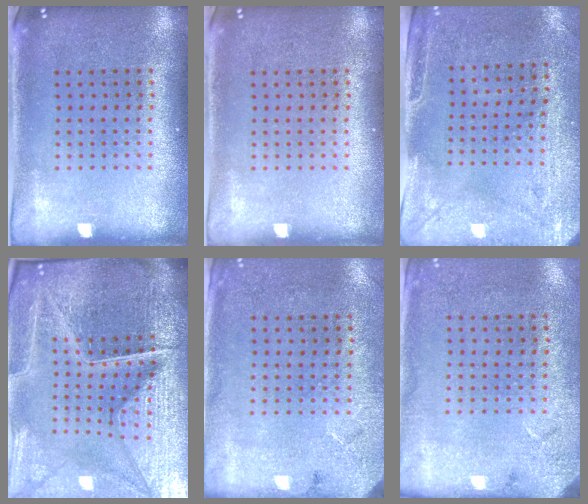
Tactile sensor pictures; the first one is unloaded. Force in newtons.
{"total": 0.0}
{"total": 3.0, "press": 2.4, "slide": 1.7}
{"total": 6.3, "press": 5.7, "slide": 2.7}
{"total": 2.7, "press": 2.2, "slide": 1.6}
{"total": 2.6, "press": 2.1, "slide": 1.6}